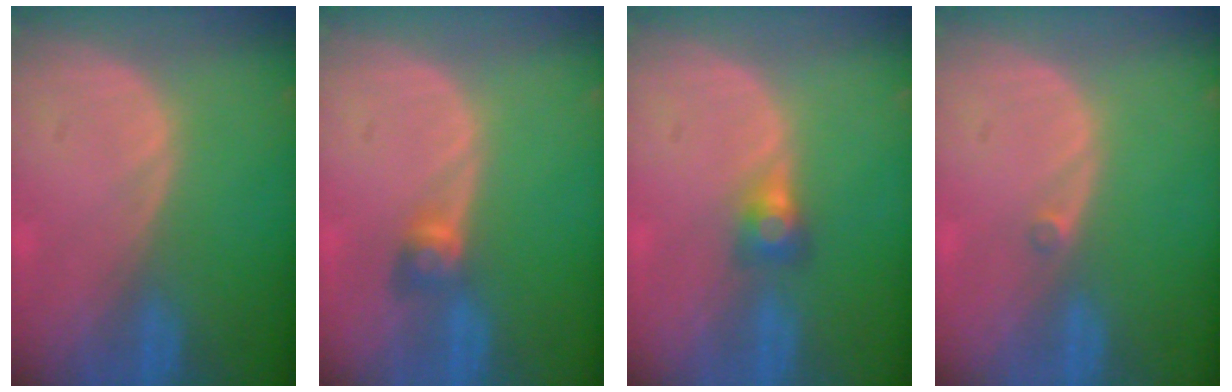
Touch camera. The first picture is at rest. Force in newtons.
{"total": 2.7, "press": 2.4, "slide": 1.2}
{"total": 2.7, "press": 2.5, "slide": 0.9}
{"total": 0.8, "press": 0.6, "slide": 0.4}